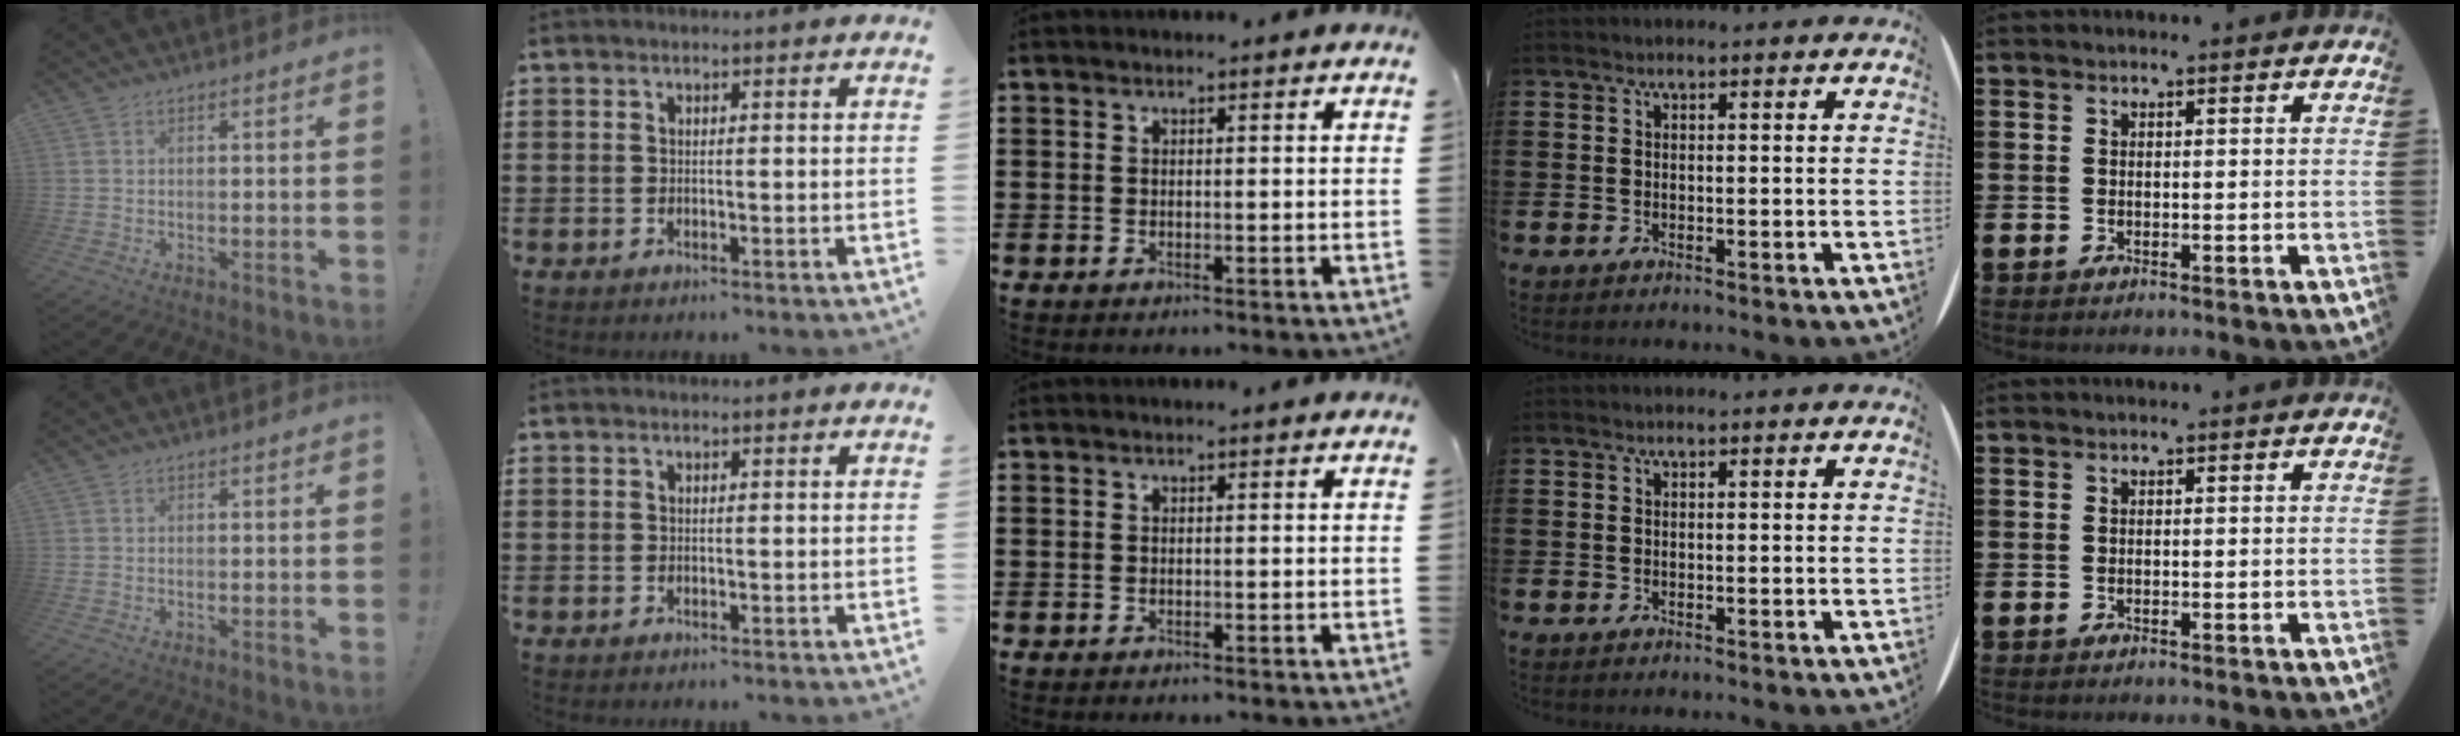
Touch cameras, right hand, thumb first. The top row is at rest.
{}